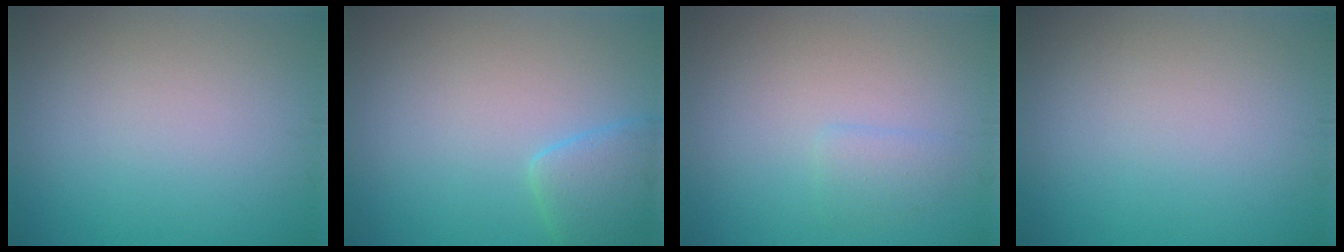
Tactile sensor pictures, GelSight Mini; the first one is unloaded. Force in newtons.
{"total": 2.9, "press": 2.9, "slide": 0.2}
{"total": 1.3, "press": 1.3, "slide": 0.1}
{"total": 0.0}